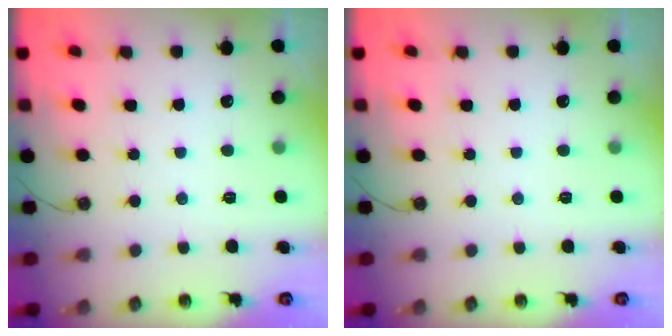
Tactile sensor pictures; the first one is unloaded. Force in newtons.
{"total": 0.0}